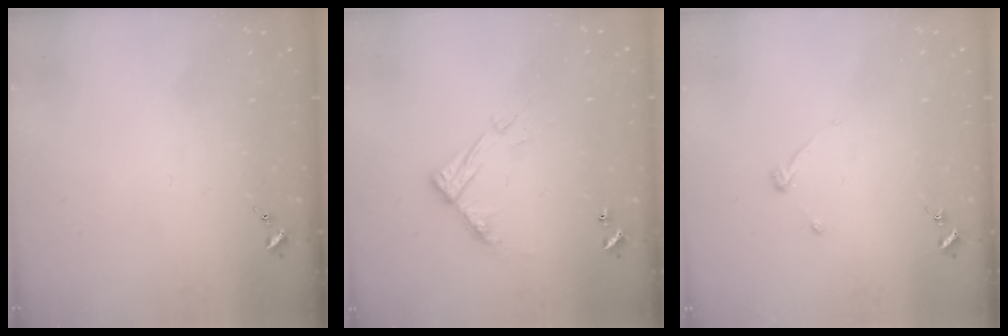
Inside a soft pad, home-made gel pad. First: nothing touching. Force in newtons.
{"total": 11.1, "press": 11.0, "slide": 0.5}
{"total": 3.3, "press": 3.3, "slide": 0.4}